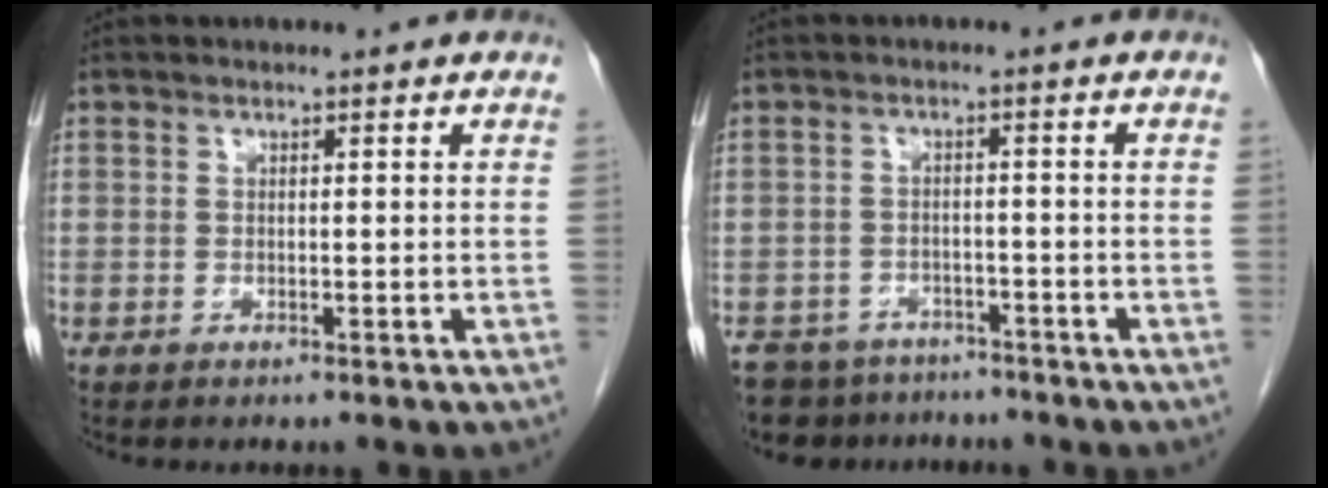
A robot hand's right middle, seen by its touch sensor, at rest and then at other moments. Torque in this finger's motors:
{"motor_torque": [1.18, -0.96, 1.05, 0.21]}